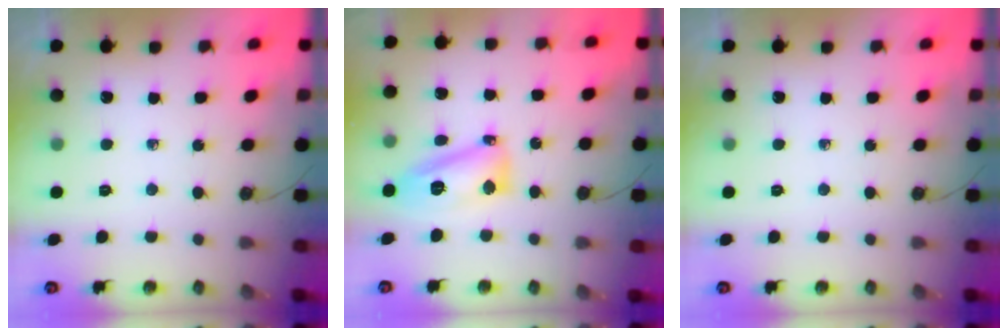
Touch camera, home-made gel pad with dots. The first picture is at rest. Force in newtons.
{"total": 14.1, "press": 14.0, "slide": 1.4}
{"total": 0.0}